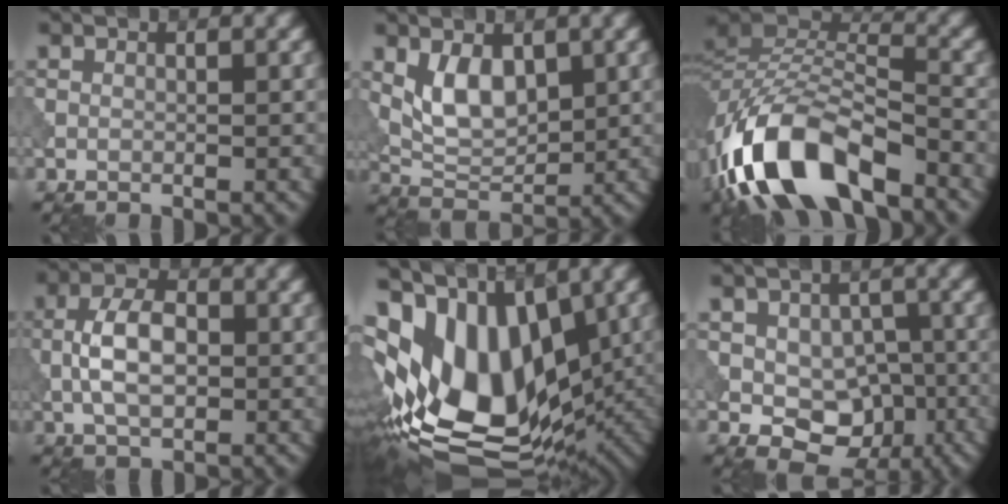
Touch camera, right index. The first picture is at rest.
{"total": 4.6, "force": [1.3, 2.6, 3.6], "torque": [-0.066, -0.005, 0.029]}
{"total": 11.8, "force": [-7.1, 5.1, 7.9], "torque": [-0.148, -0.002, -0.142]}
{"total": 5.2, "force": [-0.4, 2.8, 4.3], "torque": [-0.087, 0.004, -0.011]}
{"total": 16.4, "force": [0.6, 10.2, 12.9], "torque": [-0.224, -0.006, 0.026]}
{"total": 6.6, "force": [-1.4, 5.0, 4.2], "torque": [-0.052, -0.001, -0.018]}